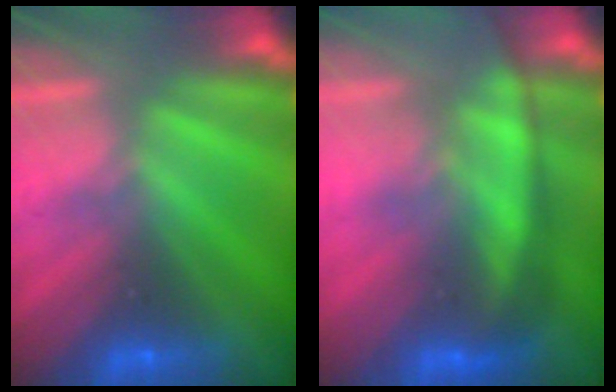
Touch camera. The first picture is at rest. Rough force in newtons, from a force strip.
{"total": 3.3}